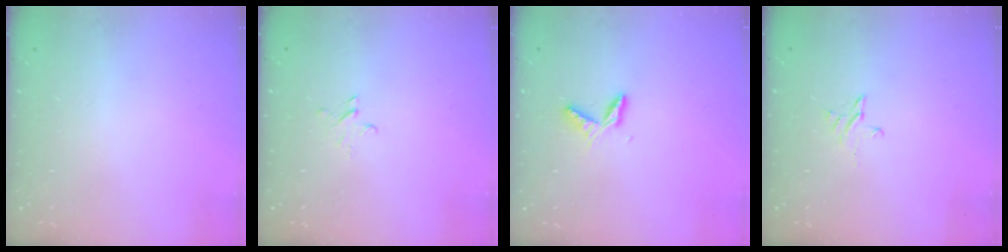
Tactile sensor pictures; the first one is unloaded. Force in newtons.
{"total": 2.2, "press": 2.2, "slide": 0.2}
{"total": 5.2, "press": 5.1, "slide": 0.5}
{"total": 2.6, "press": 2.6, "slide": 0.2}